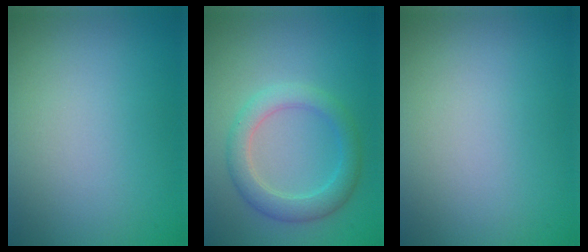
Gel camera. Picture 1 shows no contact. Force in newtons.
{"total": 3.4, "press": 3.4, "slide": 0.1}
{"total": 0.0}